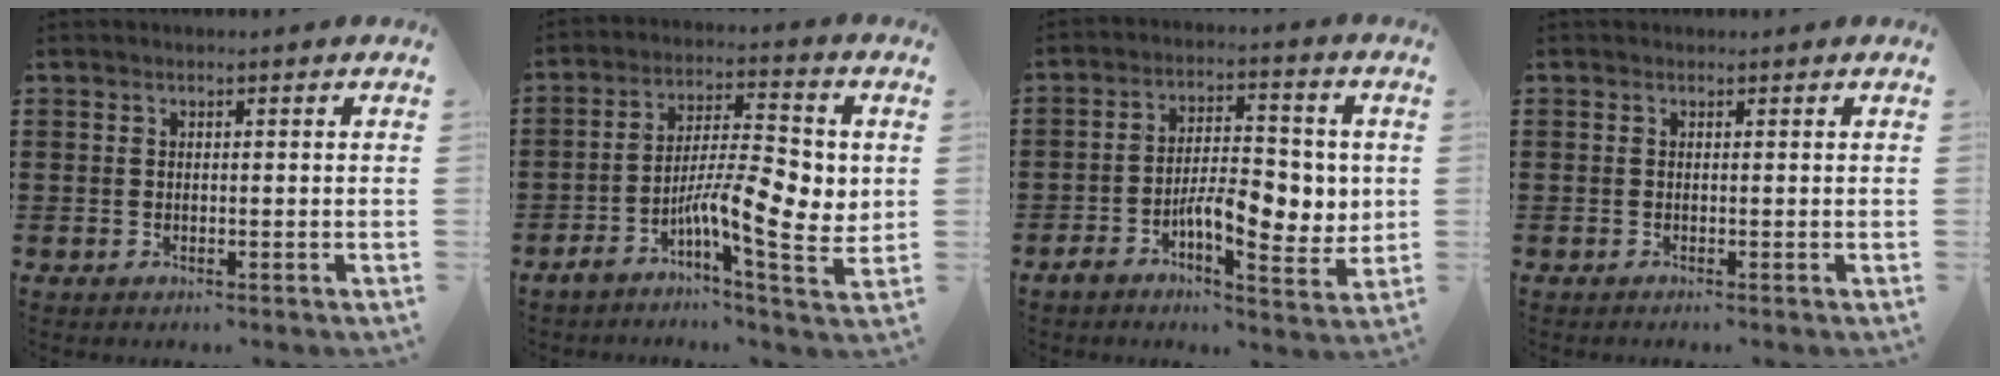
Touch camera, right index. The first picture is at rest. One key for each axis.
{"total": 10.3, "fx": -1.3, "fy": 3.3, "fz": 9.7, "tx": -0.162, "ty": -0.013, "tz": -0.026}
{"total": 8.7, "fx": -1.9, "fy": 4.2, "fz": 7.4, "tx": -0.111, "ty": 0.004, "tz": -0.038}
{"total": 0.0}